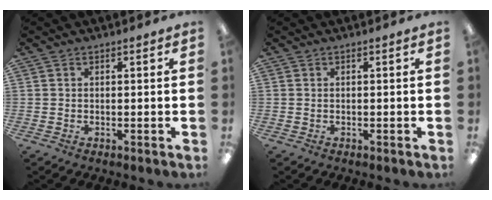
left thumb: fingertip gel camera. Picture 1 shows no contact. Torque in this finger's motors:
{"motor_torque": [0.00, 0.00, 0.00, 0.00, 0.00]}